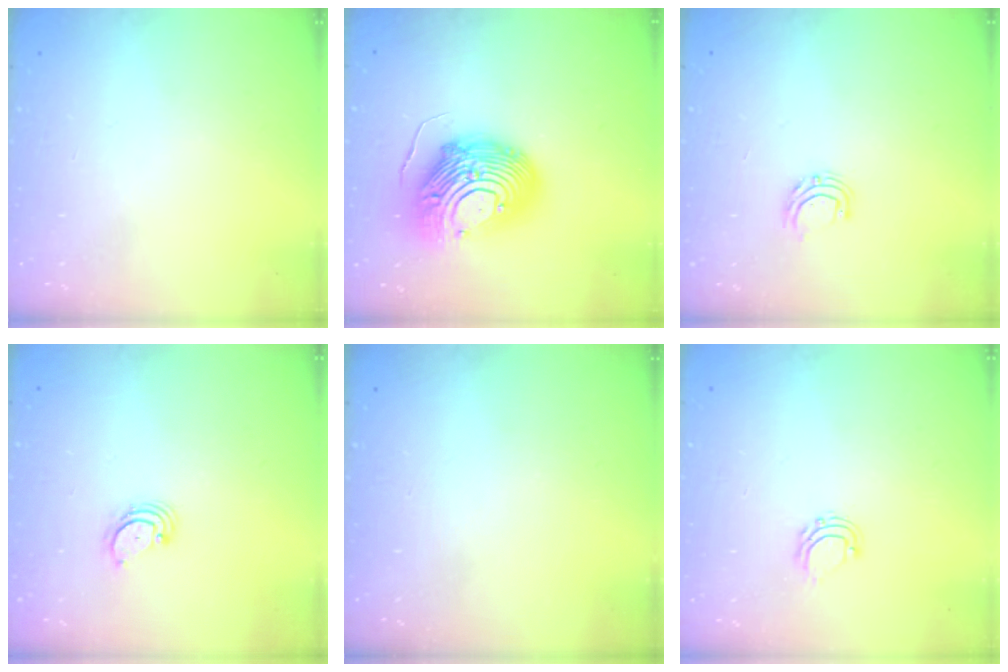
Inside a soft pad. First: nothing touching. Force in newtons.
{"total": 21.5, "press": 21.4, "slide": 2.2}
{"total": 5.4, "press": 5.4, "slide": 0.5}
{"total": 2.7, "press": 2.7, "slide": 0.3}
{"total": 0.0}
{"total": 5.2, "press": 5.2, "slide": 0.4}